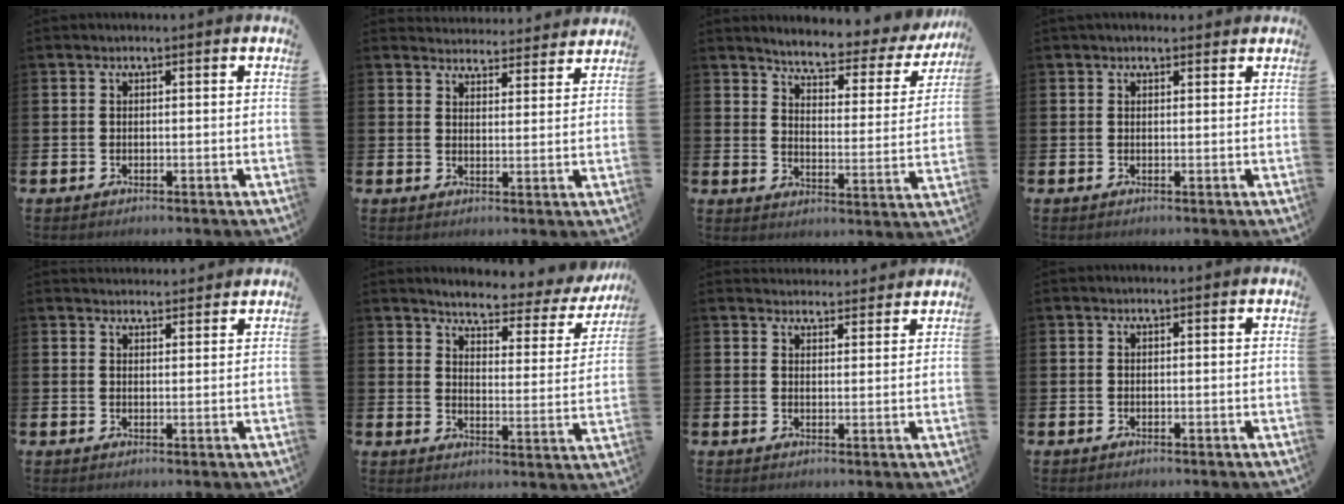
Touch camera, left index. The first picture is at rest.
{"total": 4.1, "force": [4.1, 0.7, -0.1], "torque": [-0.002, -0.029, 0.071]}
{"total": 4.7, "force": [4.4, 0.7, 1.5], "torque": [-0.058, -0.035, 0.068]}
{"total": 1.2, "force": [1.0, 0.5, 0.3], "torque": [0.000, 0.003, 0.017]}
{"total": 2.7, "force": [2.7, 0.6, -0.2], "torque": [0.006, -0.015, 0.048]}
{"total": 3.8, "force": [3.6, 0.8, 1.0], "torque": [-0.046, -0.029, 0.053]}
{"total": 3.3, "force": [3.2, 0.7, -0.2], "torque": [0.005, -0.020, 0.057]}
{"total": 0.0}